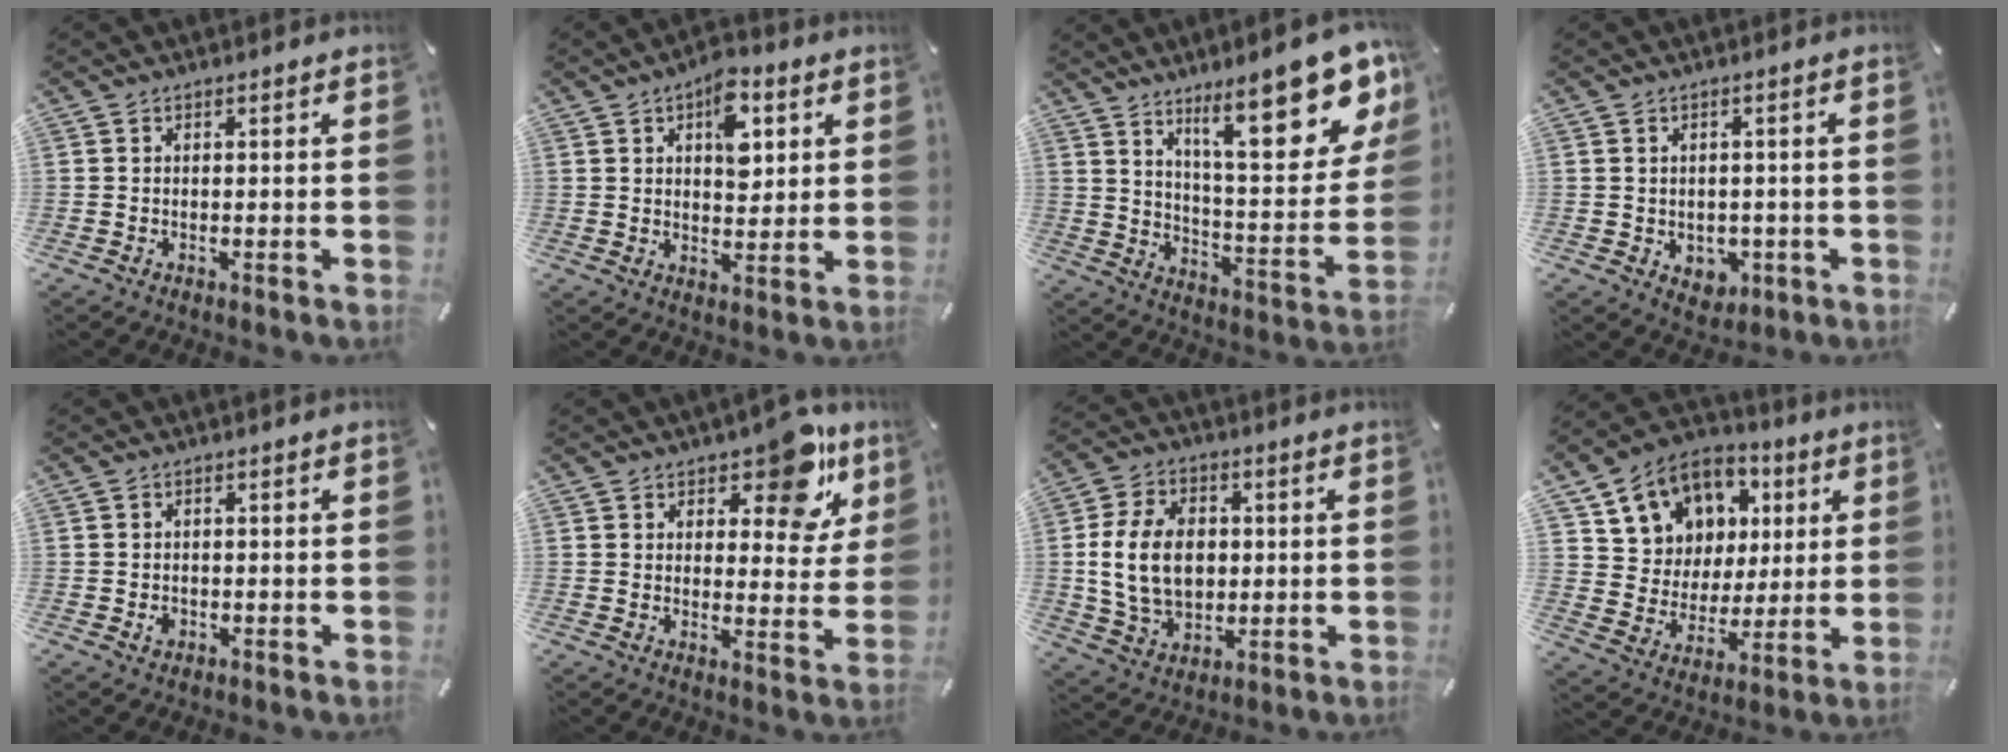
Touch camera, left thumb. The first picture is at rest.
{"total": 10.2, "force": [3.8, 6.2, 7.1], "torque": [-0.082, -0.012, 0.060]}
{"total": 22.6, "force": [13.5, 7.3, 16.7], "torque": [-0.236, -0.086, 0.211]}
{"total": 3.2, "force": [-0.5, 2.9, 1.1], "torque": [-0.004, -0.002, -0.011]}
{"total": 1.6, "force": [-0.3, 1.4, 0.7], "torque": [-0.005, 0.002, -0.009]}
{"total": 12.6, "force": [8.4, 5.8, 7.4], "torque": [-0.078, -0.056, 0.142]}
{"total": 13.9, "force": [0.7, 10.5, 9.0], "torque": [-0.195, 0.015, 0.013]}
{"total": 12.2, "force": [5.2, 10.9, 1.9], "torque": [-0.050, -0.037, 0.109]}